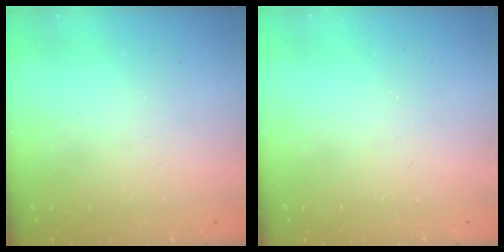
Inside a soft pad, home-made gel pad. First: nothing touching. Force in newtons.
{"total": 1.7, "press": 1.7, "slide": 0.2}